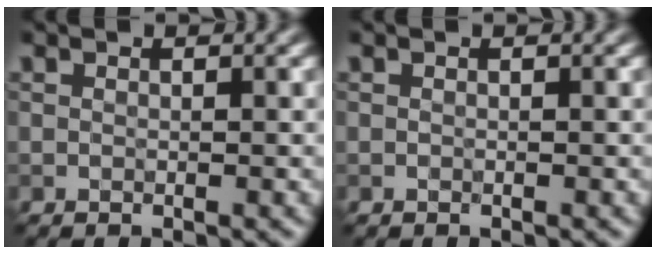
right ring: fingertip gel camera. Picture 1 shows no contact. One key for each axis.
{"total": 0.0}